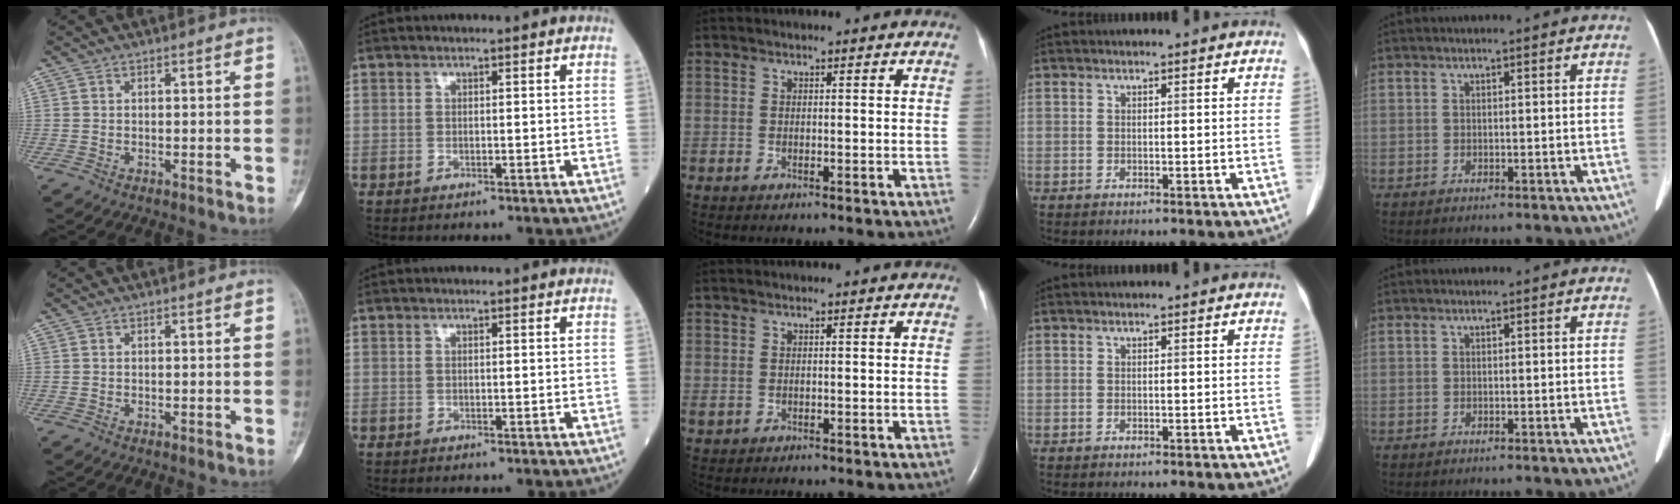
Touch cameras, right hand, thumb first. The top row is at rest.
{"middle": {"total": 0.9, "force": [0.0, 0.7, 0.5], "torque": [-0.015, -0.001, 0.005]}}